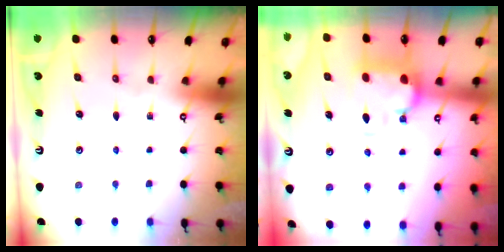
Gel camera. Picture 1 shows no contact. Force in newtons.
{"total": 2.8, "press": 2.5, "slide": 1.4}